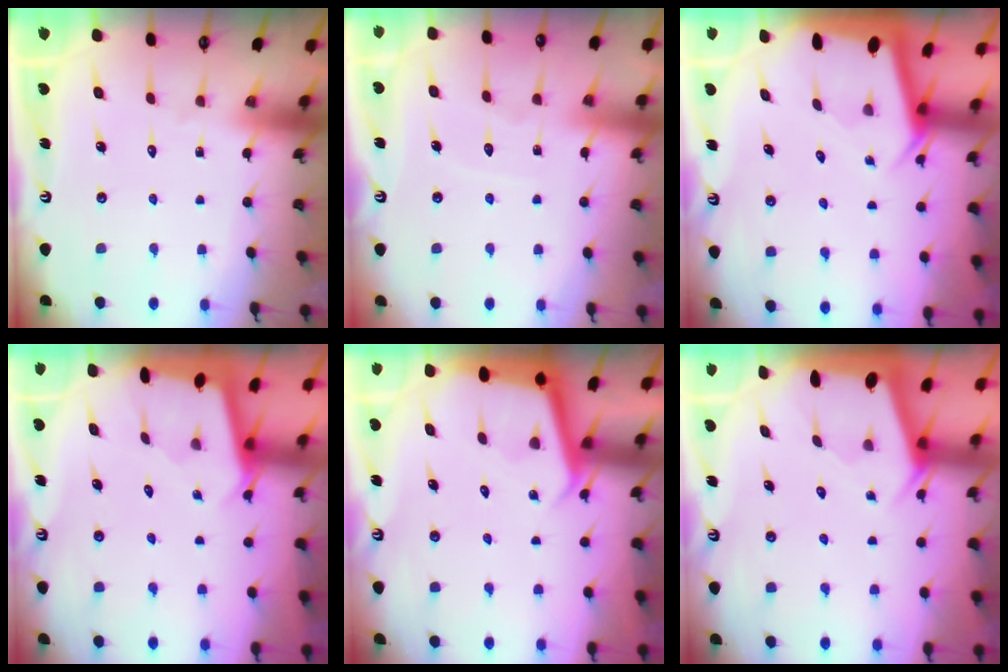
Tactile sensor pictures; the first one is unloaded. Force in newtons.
{"total": 4.5, "press": 4.5, "slide": 0.5}
{"total": 2.4, "press": 2.4, "slide": 0.1}
{"total": 1.9, "press": 1.9, "slide": 0.1}
{"total": 3.7, "press": 3.7, "slide": 0.1}
{"total": 2.1, "press": 2.0, "slide": 0.4}